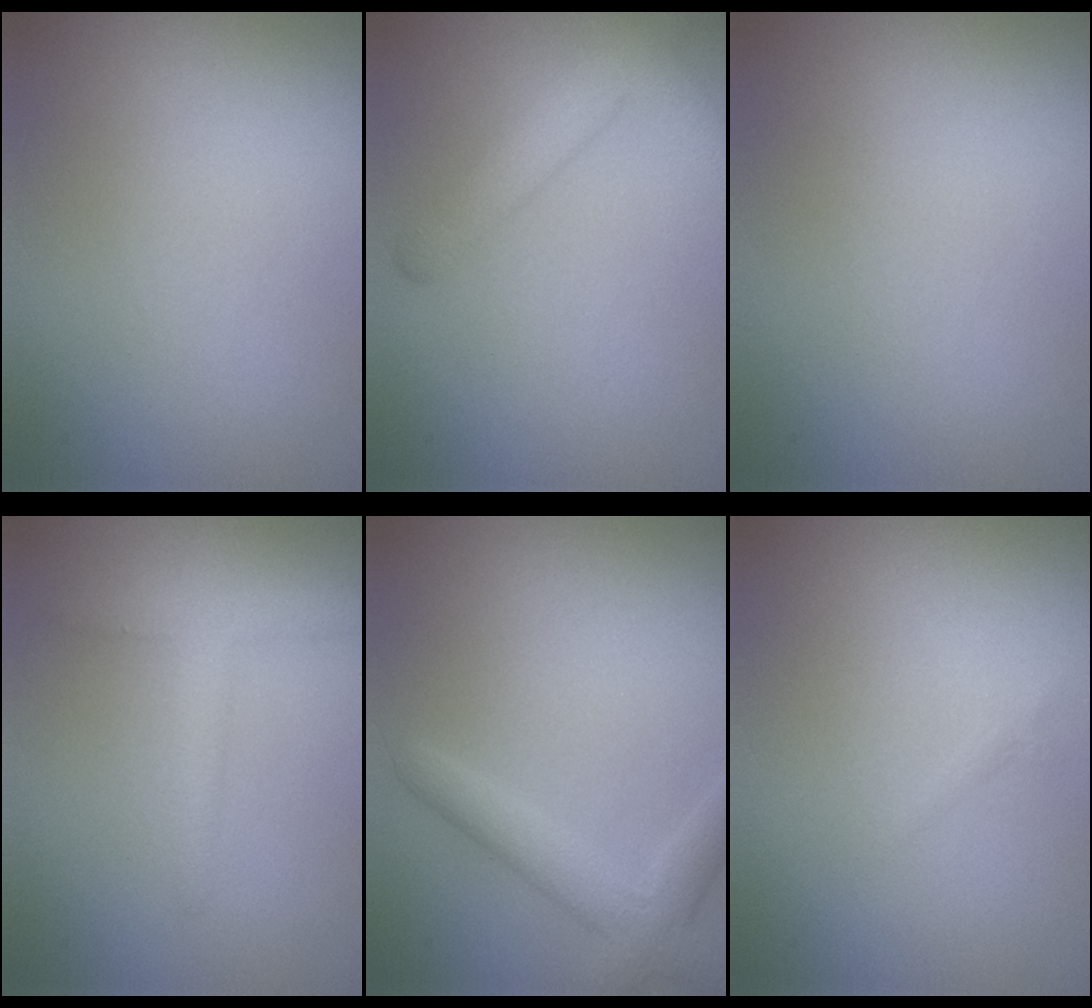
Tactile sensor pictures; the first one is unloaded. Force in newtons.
{"total": 3.5, "press": 3.5, "slide": 0.3}
{"total": 0.0}
{"total": 2.4, "press": 2.4, "slide": 0.2}
{"total": 3.2, "press": 3.2, "slide": 0.2}
{"total": 0.5, "press": 0.5, "slide": 0.0}